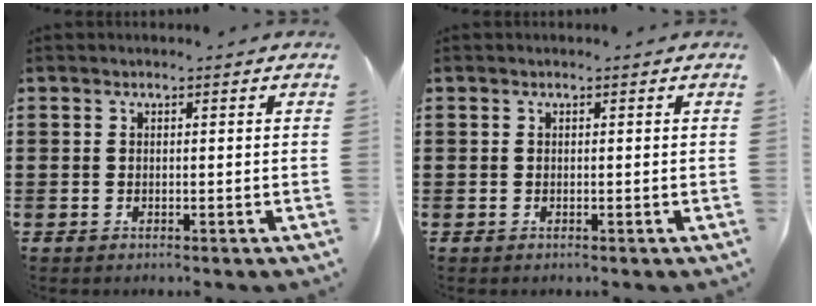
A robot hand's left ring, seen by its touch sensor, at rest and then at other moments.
{"total": 0.0}